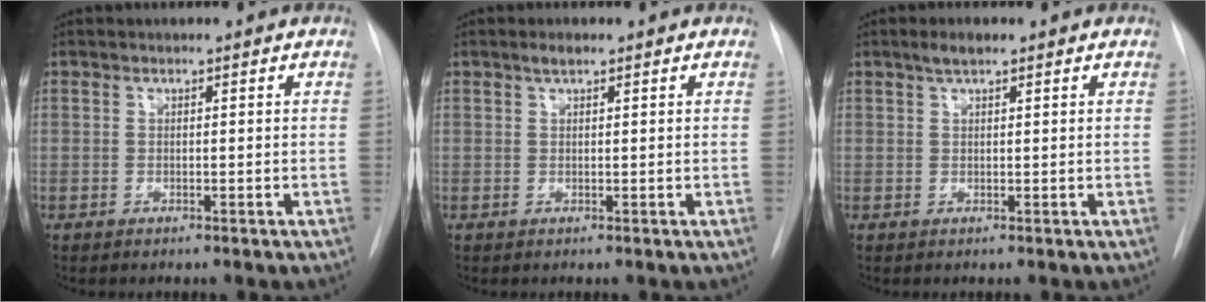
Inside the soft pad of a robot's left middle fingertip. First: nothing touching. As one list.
[{"total": 1.3, "force": [0.9, 0.3, 0.9], "torque": [-0.019, 0.003, 0.017]}, {"total": 2.2, "force": [1.5, 0.5, 1.4], "torque": [-0.032, 0.007, 0.027]}]